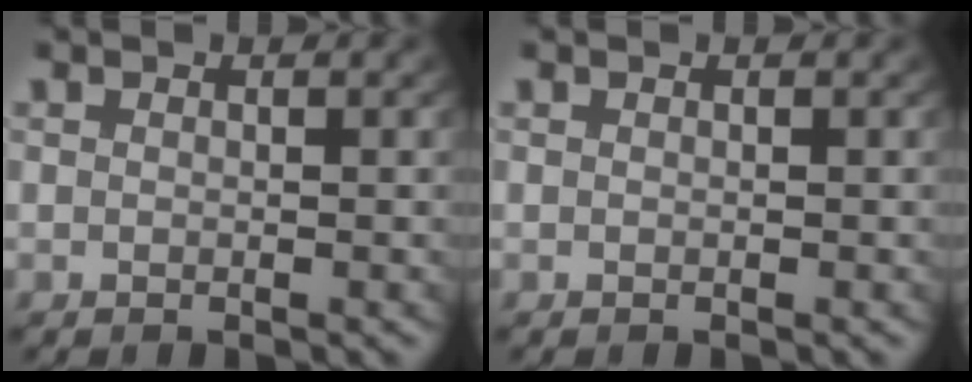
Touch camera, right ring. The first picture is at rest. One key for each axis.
{"total": 0.0}